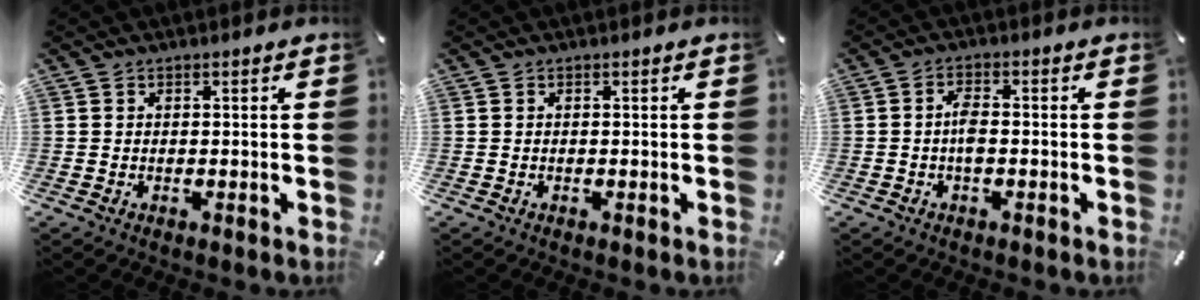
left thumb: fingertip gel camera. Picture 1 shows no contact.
{"total": 0.0}
{"total": 3.7, "force": [-0.7, 1.6, 3.2], "torque": [-0.059, 0.007, -0.013]}